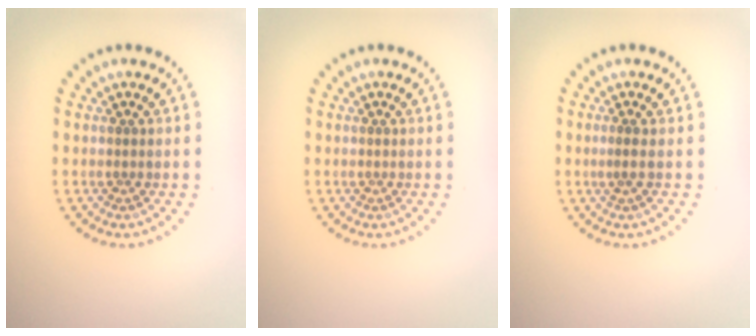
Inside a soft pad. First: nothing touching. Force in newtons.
{"total": 0.0}
{"total": 0.6, "press": 0.4, "slide": 0.5}